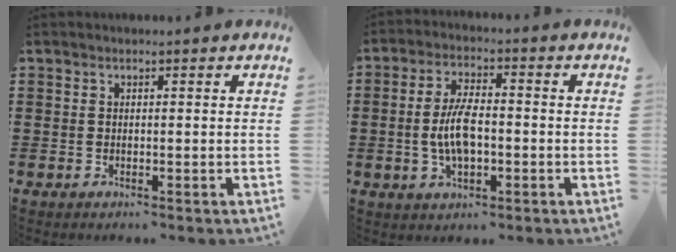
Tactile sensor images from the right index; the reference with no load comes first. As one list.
[{"total": 6.9, "force": [-0.9, 3.0, 6.2], "torque": [-0.137, -0.001, -0.023]}]